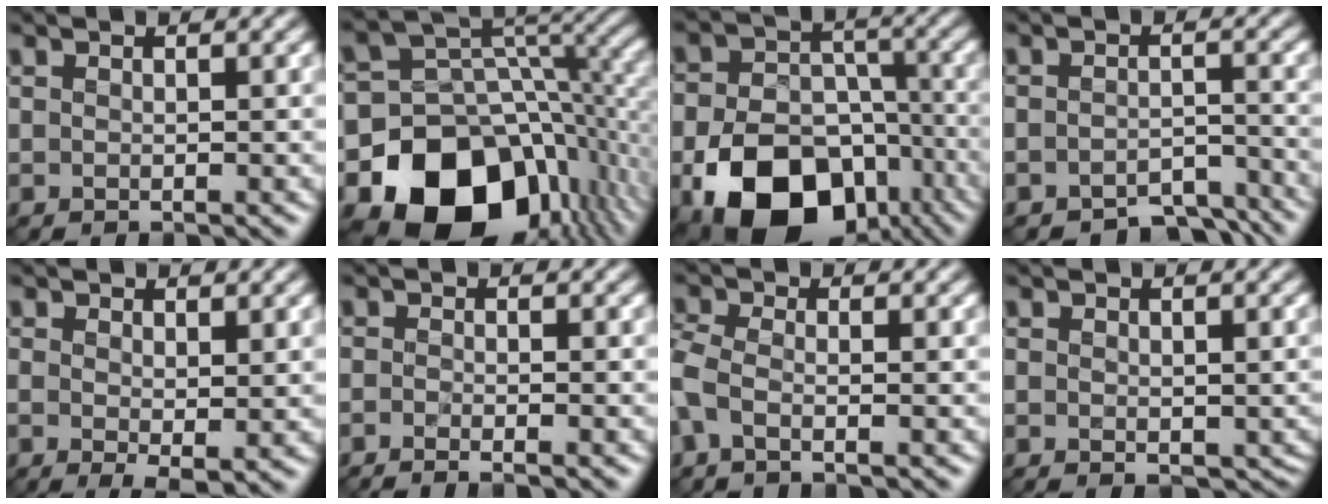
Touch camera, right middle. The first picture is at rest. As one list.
[{"total": 14.6, "force": [-6.1, 10.8, 7.7], "torque": [-0.134, -0.015, -0.102]}, {"total": 13.6, "force": [-6.6, 9.1, 7.7], "torque": [-0.142, -0.028, -0.107]}, {"total": 4.0, "force": [-3.4, 1.4, 1.5], "torque": [-0.016, -0.003, -0.049]}, {"total": 2.5, "force": [-0.2, 0.7, 2.4], "torque": [-0.043, -0.010, -0.003]}, {"total": 2.4, "force": [-1.6, 0.5, 1.7], "torque": [-0.020, -0.006, -0.037]}, {"total": 2.4, "force": [-0.8, 1.0, 2.0], "torque": [-0.056, -0.007, -0.031]}, {"total": 2.2, "force": [-0.4, 1.3, 1.8], "torque": [-0.026, -0.010, -0.002]}]